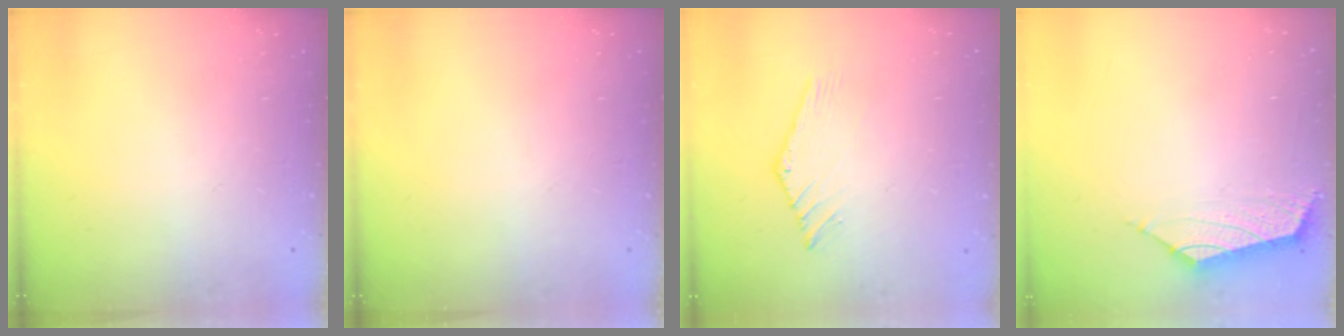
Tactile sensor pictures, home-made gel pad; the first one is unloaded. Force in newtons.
{"total": 0.0}
{"total": 0.0}
{"total": 1.7, "press": 1.6, "slide": 0.6}